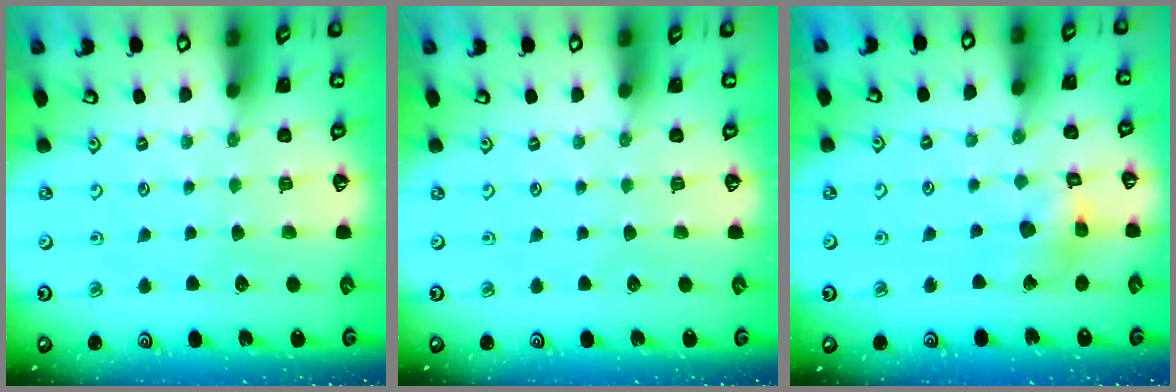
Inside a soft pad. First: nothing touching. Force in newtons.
{"total": 0.0}
{"total": 11.4, "press": 11.3, "slide": 1.4}